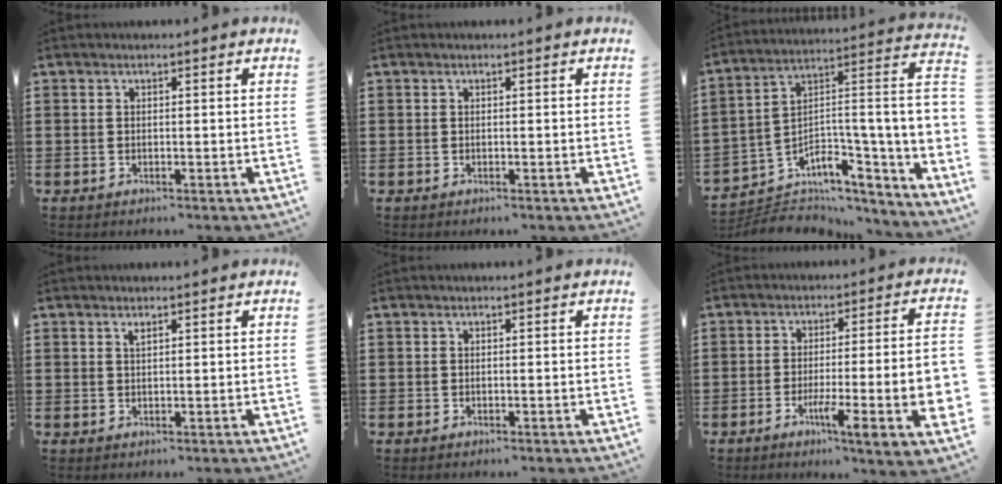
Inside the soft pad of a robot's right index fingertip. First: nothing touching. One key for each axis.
{"total": 0.0}
{"total": 7.2, "fx": -2.3, "fy": 2.9, "fz": 6.2, "tx": -0.125, "ty": -0.018, "tz": -0.049}
{"total": 0.9, "fx": 0.6, "fy": 0.3, "fz": 0.6, "tx": -0.013, "ty": 0.002, "tz": 0.011}
{"total": 0.0}
{"total": 10.9, "fx": -2.8, "fy": 0.9, "fz": 10.5, "tx": -0.187, "ty": -0.011, "tz": -0.052}